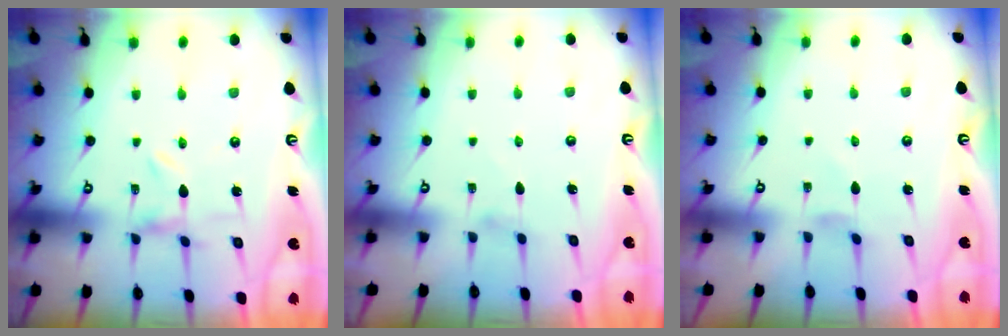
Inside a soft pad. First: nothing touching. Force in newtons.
{"total": 0.5, "press": 0.5, "slide": 0.3}
{"total": 1.2, "press": 1.2, "slide": 0.3}